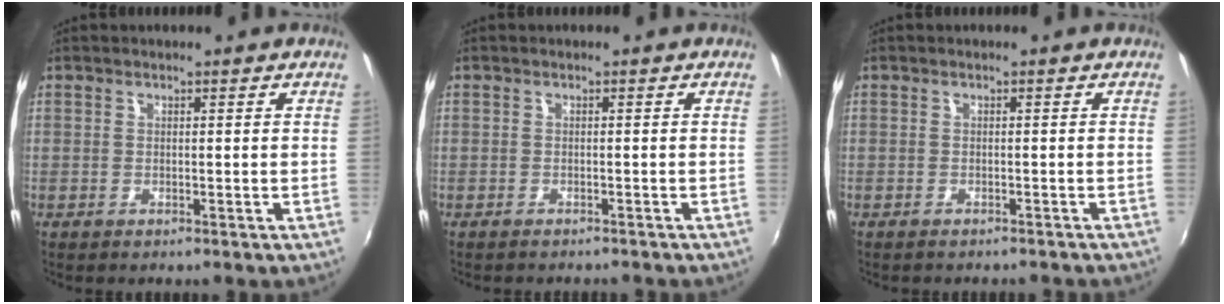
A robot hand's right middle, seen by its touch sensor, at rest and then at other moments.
{"total": 1.9, "force": [-1.7, 0.9, 0.3], "torque": [-0.009, 0.002, -0.023]}
{"total": 3.0, "force": [-2.7, 0.9, 0.9], "torque": [-0.021, -0.008, -0.034]}